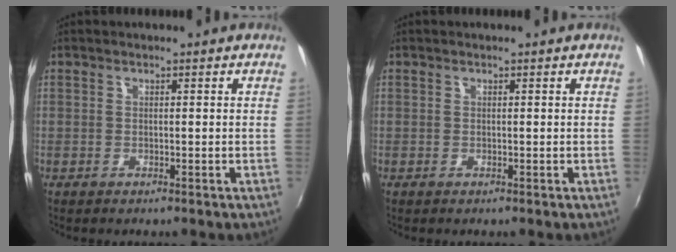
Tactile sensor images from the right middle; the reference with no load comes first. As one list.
[{"total": 0.0}]